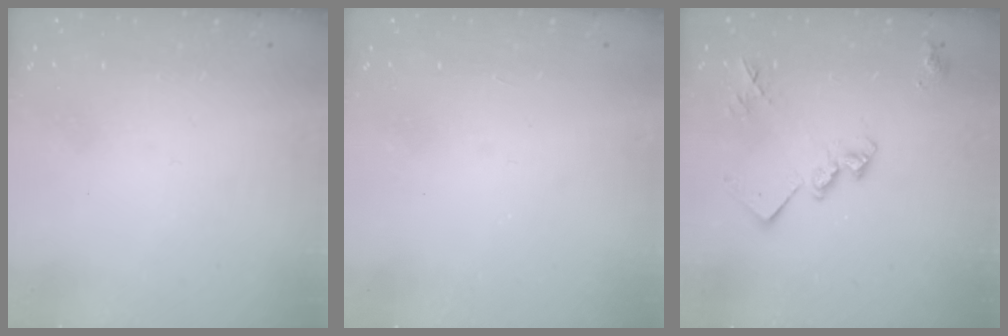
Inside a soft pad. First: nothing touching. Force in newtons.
{"total": 1.0, "press": 1.0, "slide": 0.1}
{"total": 14.6, "press": 14.5, "slide": 0.6}